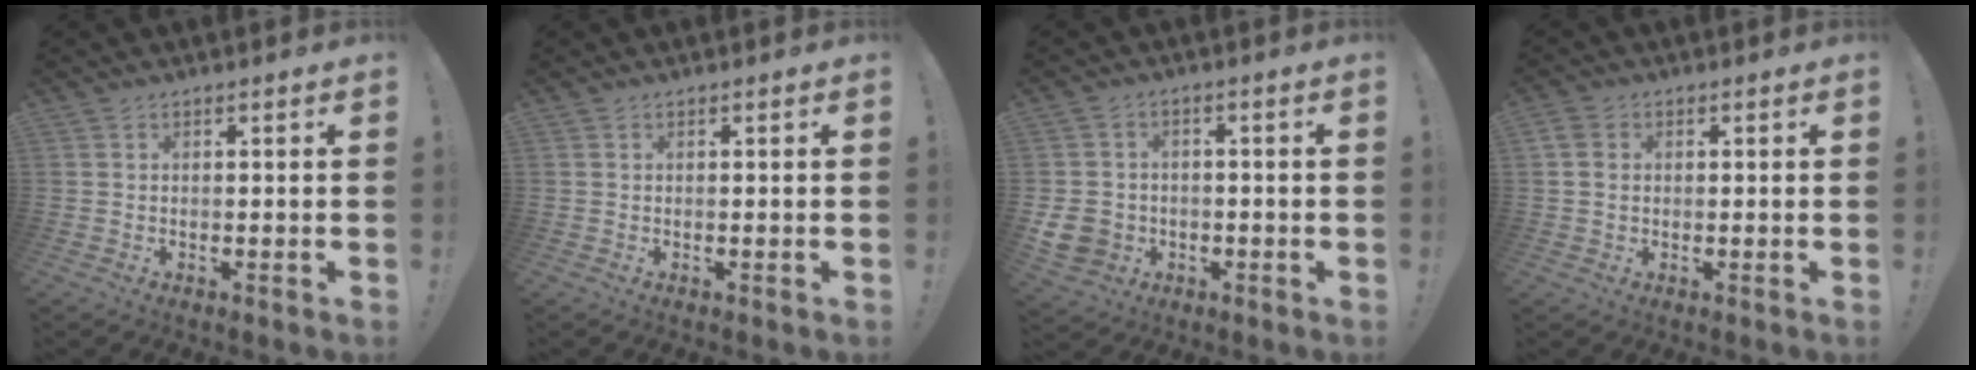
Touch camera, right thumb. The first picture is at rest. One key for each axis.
{"total": 0.0}
{"total": 8.5, "fx": -2.5, "fy": 7.2, "fz": 3.7, "tx": -0.081, "ty": 0.014, "tz": -0.043}
{"total": 3.8, "fx": 0.8, "fy": 3.1, "fz": 2.1, "tx": -0.040, "ty": 0.009, "tz": 0.019}